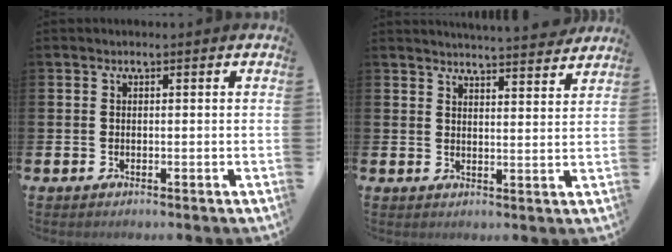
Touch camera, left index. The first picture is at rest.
{"total": 4.6, "force": [4.6, -0.5, 0.2], "torque": [-0.005, -0.033, 0.080]}